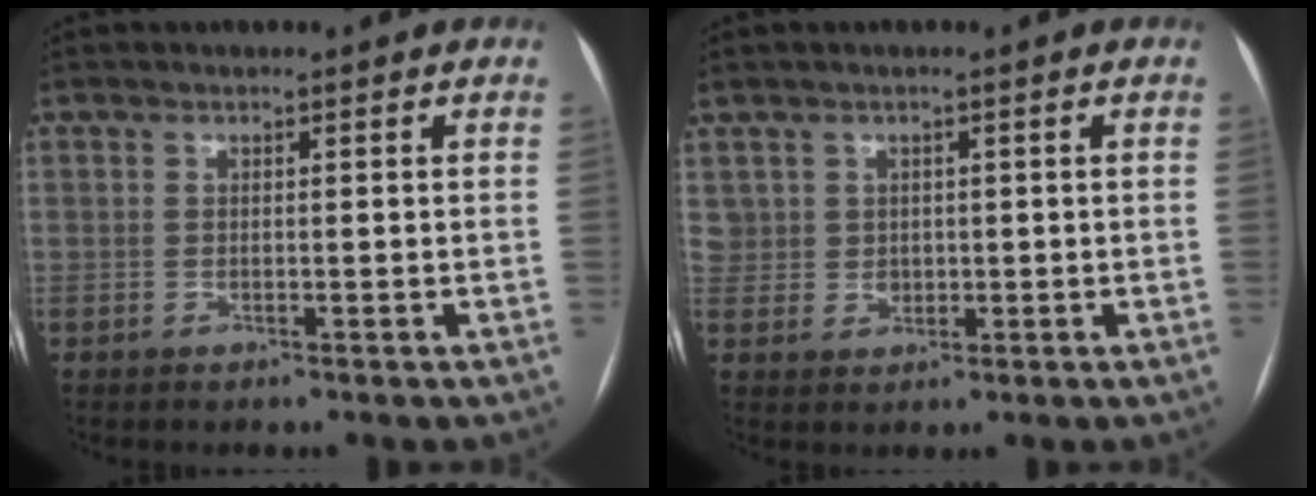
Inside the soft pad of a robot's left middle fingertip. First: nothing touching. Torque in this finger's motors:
{"motor_torque": [0.08, -0.22, 0.00, 0.01]}